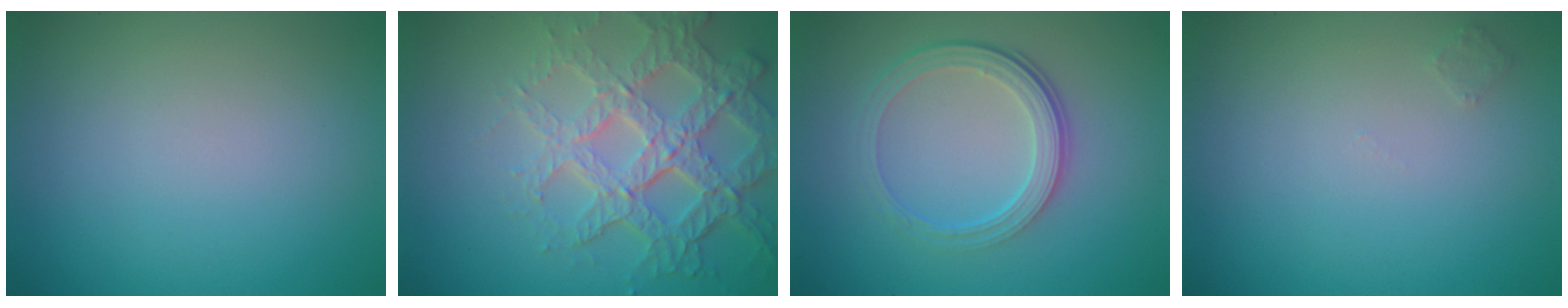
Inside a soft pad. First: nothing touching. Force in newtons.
{"total": 7.4, "press": 5.3, "slide": 5.2}
{"total": 4.3, "press": 3.0, "slide": 3.1}
{"total": 0.7, "press": 0.7, "slide": 0.0}